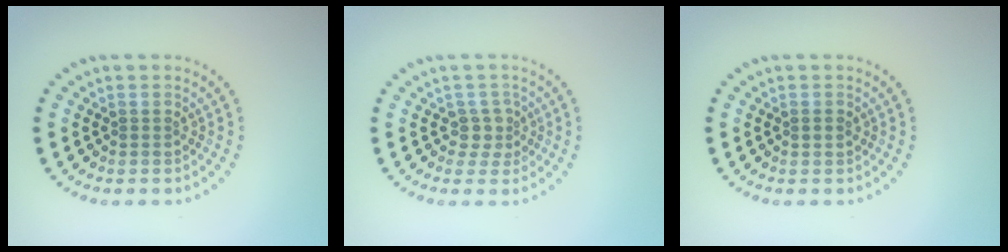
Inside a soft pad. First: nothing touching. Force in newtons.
{"total": 1.8, "press": 1.3, "slide": 1.2}
{"total": 0.8, "press": 0.7, "slide": 0.4}